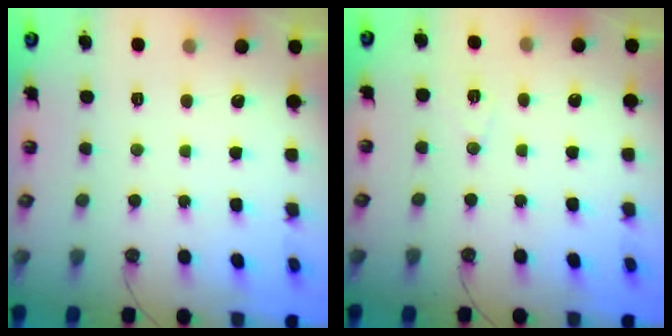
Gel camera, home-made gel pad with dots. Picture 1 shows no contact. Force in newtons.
{"total": 6.2, "press": 4.4, "slide": 4.4}